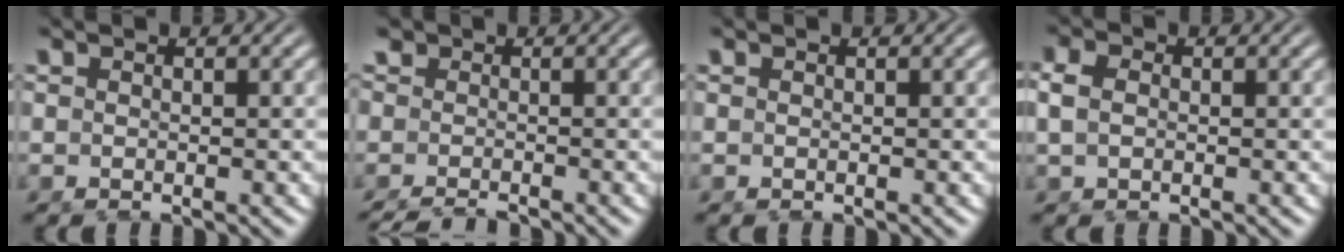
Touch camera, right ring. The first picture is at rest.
{"total": 1.8, "force": [-1.6, 0.8, 0.1], "torque": [0.004, -0.011, -0.026]}
{"total": 0.0}
{"total": 1.7, "force": [0.4, 1.2, 1.2], "torque": [-0.030, 0.003, 0.005]}